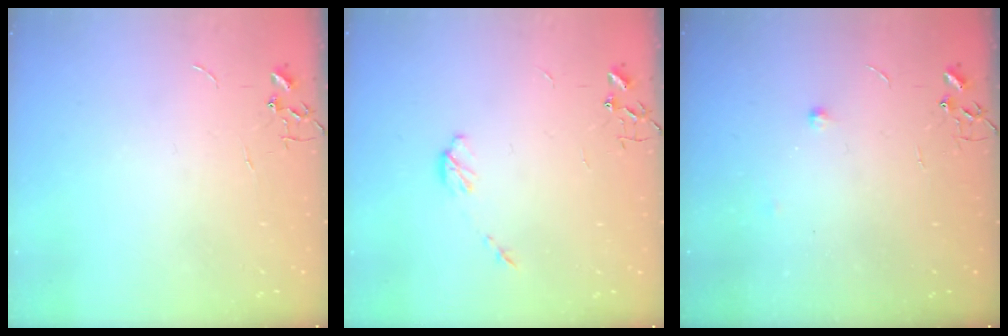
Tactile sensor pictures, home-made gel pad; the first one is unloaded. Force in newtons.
{"total": 4.2, "press": 4.1, "slide": 0.6}
{"total": 6.1, "press": 6.0, "slide": 0.9}